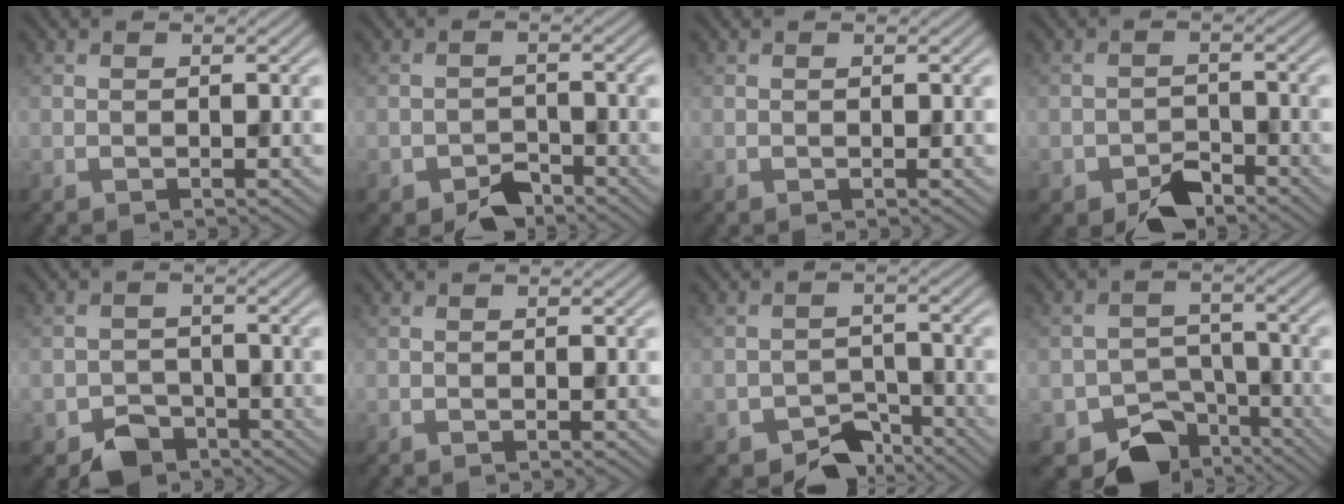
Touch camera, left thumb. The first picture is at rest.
{"total": 3.6, "force": [-2.7, 2.0, 1.4], "torque": [-0.021, -0.005, -0.050]}
{"total": 0.0}
{"total": 4.1, "force": [-2.9, 2.2, 1.9], "torque": [-0.029, -0.005, -0.056]}
{"total": 4.6, "force": [-3.1, 3.1, 1.5], "torque": [-0.020, -0.009, -0.057]}
{"total": 0.0}
{"total": 5.7, "force": [-4.3, 3.1, 2.2], "torque": [-0.028, -0.010, -0.074]}
{"total": 8.7, "force": [-5.4, 5.8, 3.7], "torque": [-0.050, -0.022, -0.088]}